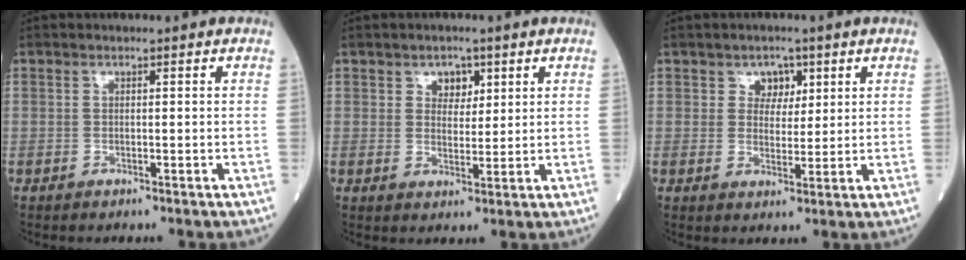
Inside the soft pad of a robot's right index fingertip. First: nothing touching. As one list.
[{"total": 3.3, "force": [1.7, 2.2, 1.7], "torque": [-0.019, 0.003, 0.027]}, {"total": 3.4, "force": [1.7, 2.6, 1.4], "torque": [-0.010, 0.003, 0.024]}]